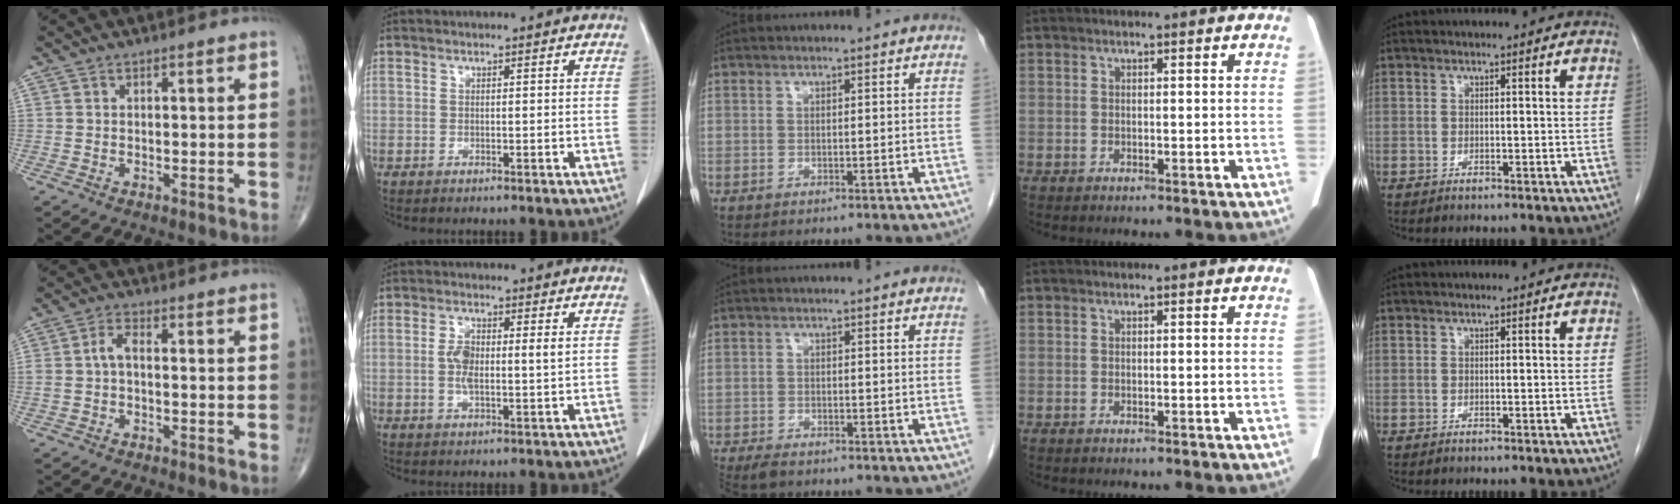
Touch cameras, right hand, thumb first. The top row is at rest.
{"thumb": {"total": 3.1, "force": [-0.3, 1.6, 2.7], "torque": [-0.058, 0.013, -0.010]}, "index": {"total": 5.1, "force": [0.7, 1.5, 4.8], "torque": [-0.093, 0.006, 0.012]}, "middle": {"total": 5.3, "force": [-4.4, 1.8, 2.3], "torque": [-0.038, -0.010, -0.073]}}